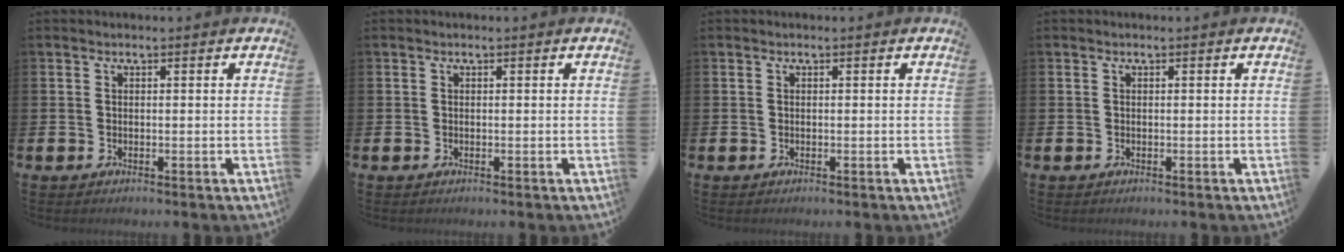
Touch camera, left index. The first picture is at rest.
{"total": 0.0}
{"total": 0.0}
{"total": 0.0}